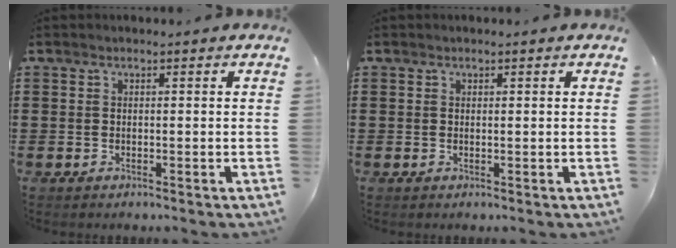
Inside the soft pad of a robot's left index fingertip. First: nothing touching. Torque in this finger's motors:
{"motor_torque": [0.08, 0.02, -0.02, -0.02]}